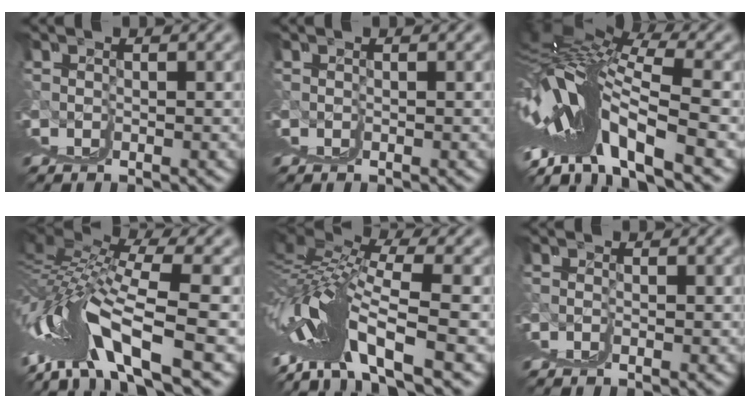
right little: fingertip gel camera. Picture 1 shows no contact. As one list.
[{"total": 0.0}, {"total": 15.9, "force": [5.3, 4.8, 14.2], "torque": [-0.209, 0.046, 0.076]}, {"total": 10.4, "force": [2.2, 1.9, 10.0], "torque": [-0.170, 0.020, 0.044]}, {"total": 12.1, "force": [3.5, 2.4, 11.3], "torque": [-0.180, 0.023, 0.062]}, {"total": 1.2, "force": [0.6, 0.6, 0.9], "torque": [-0.015, 0.003, 0.010]}]